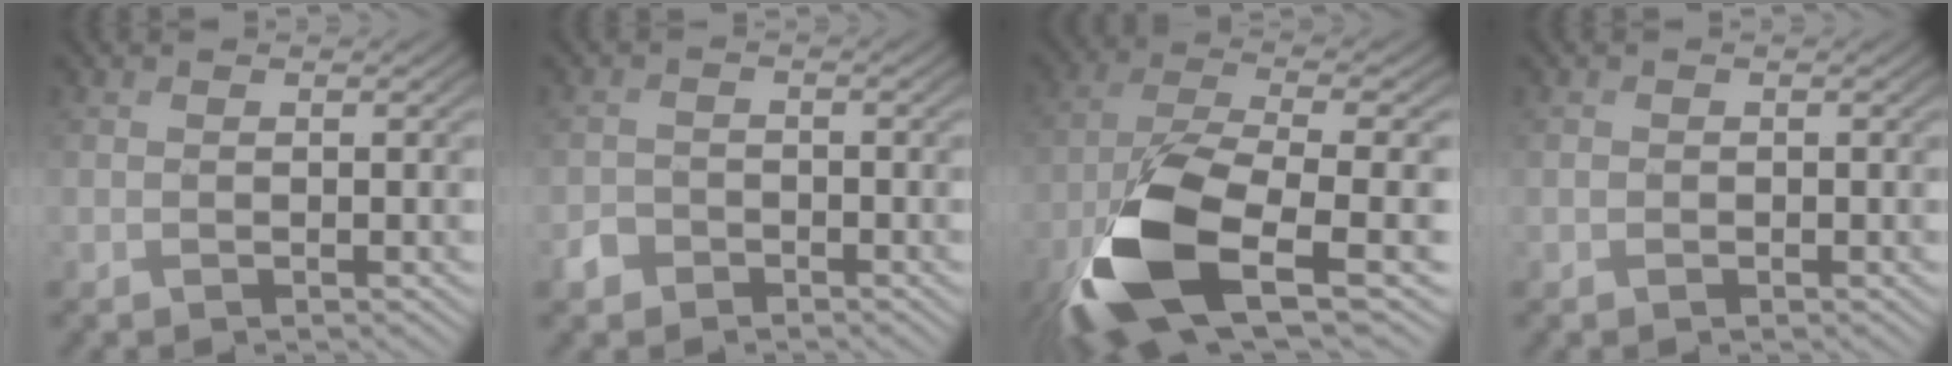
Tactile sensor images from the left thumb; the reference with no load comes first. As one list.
[{"total": 2.3, "force": [-1.6, 1.5, 0.4], "torque": [-0.008, -0.004, -0.038]}, {"total": 14.3, "force": [-5.5, 5.6, 12.0], "torque": [-0.260, -0.035, -0.102]}, {"total": 0.6, "force": [-0.2, 0.5, 0.1], "torque": [0.000, -0.005, -0.006]}]